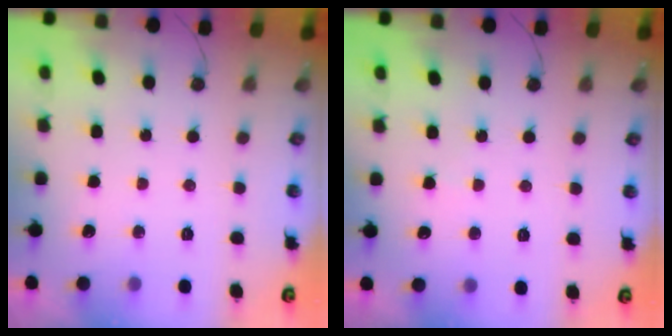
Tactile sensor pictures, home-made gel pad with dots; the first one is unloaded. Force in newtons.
{"total": 3.2, "press": 3.2, "slide": 0.5}